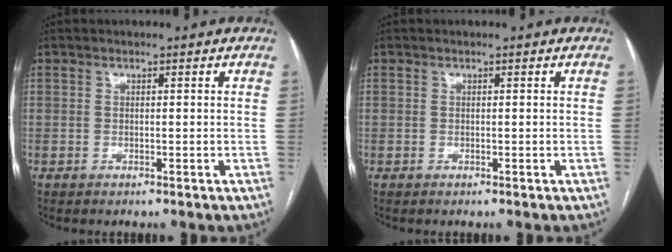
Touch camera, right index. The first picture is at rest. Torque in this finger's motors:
{"motor_torque": [0.00, 0.00, 0.04, 0.01]}